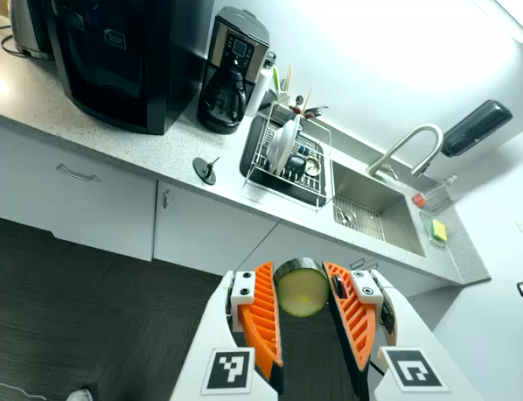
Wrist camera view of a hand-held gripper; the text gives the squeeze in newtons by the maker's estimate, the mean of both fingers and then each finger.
{"total": 9.8, "left": 9.8, "right": 9.7}